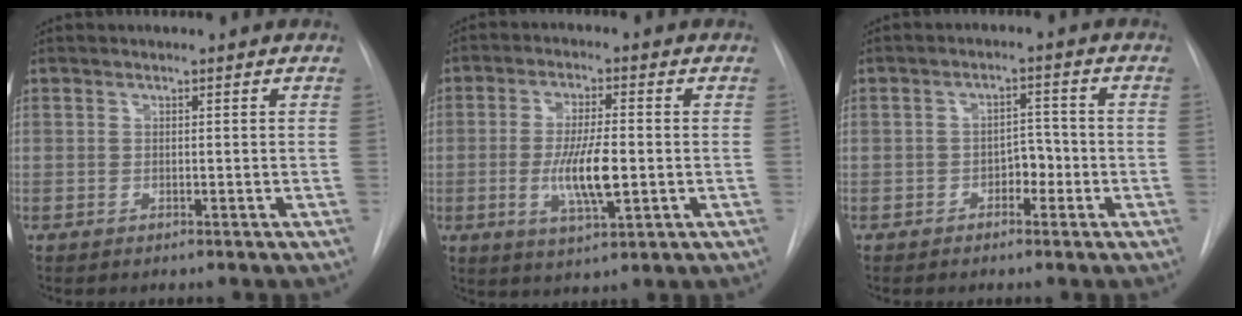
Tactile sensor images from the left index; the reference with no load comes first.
{"total": 8.2, "force": [-1.3, 1.8, 7.9], "torque": [-0.150, -0.011, -0.022]}
{"total": 3.2, "force": [-1.5, 1.9, 2.0], "torque": [-0.022, 0.007, -0.027]}